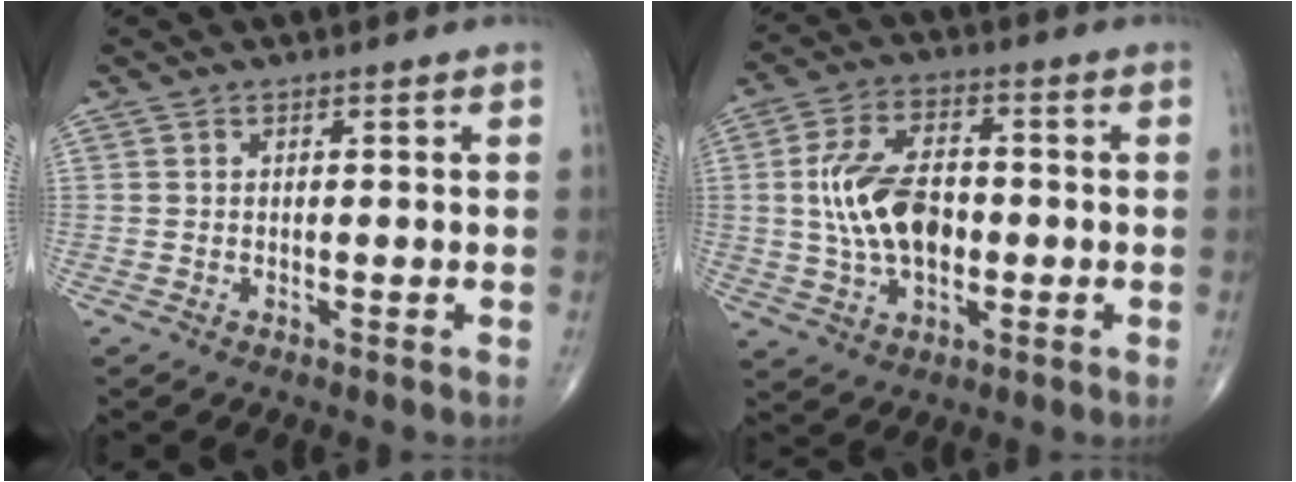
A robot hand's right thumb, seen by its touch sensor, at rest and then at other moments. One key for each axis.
{"total": 13.3, "fx": -0.4, "fy": 7.9, "fz": 10.7, "tx": -0.191, "ty": 0.015, "tz": -0.005}